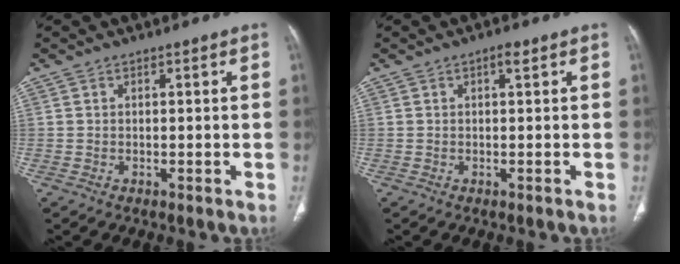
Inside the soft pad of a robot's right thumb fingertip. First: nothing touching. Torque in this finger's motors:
{"motor_torque": [1.12, 0.72, 0.22, -0.68, 0.00]}